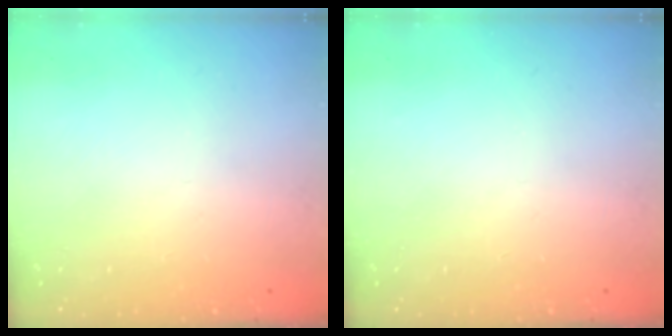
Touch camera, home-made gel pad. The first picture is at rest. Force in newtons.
{"total": 0.0}